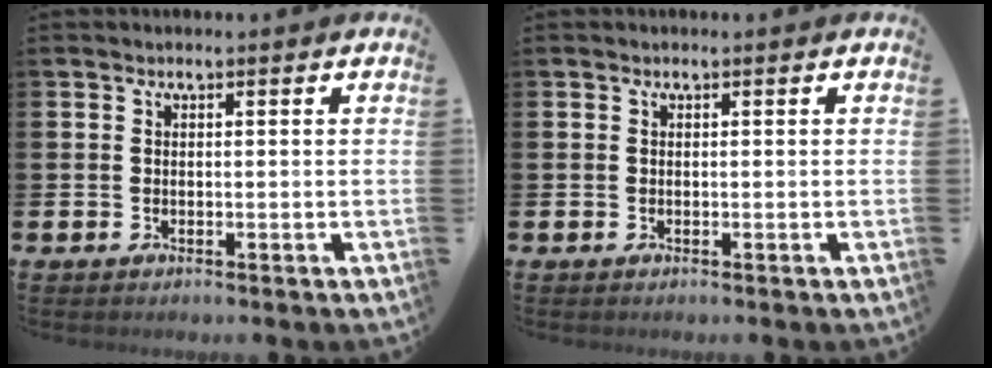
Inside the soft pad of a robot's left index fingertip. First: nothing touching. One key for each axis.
{"total": 0.0}